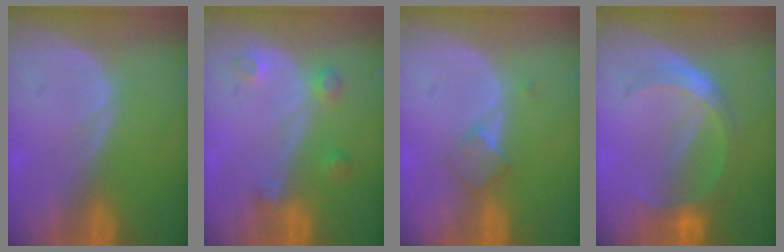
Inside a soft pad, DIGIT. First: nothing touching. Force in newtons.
{"total": 3.4, "press": 3.1, "slide": 1.3}
{"total": 2.7, "press": 2.4, "slide": 1.1}
{"total": 5.3, "press": 5.2, "slide": 1.2}